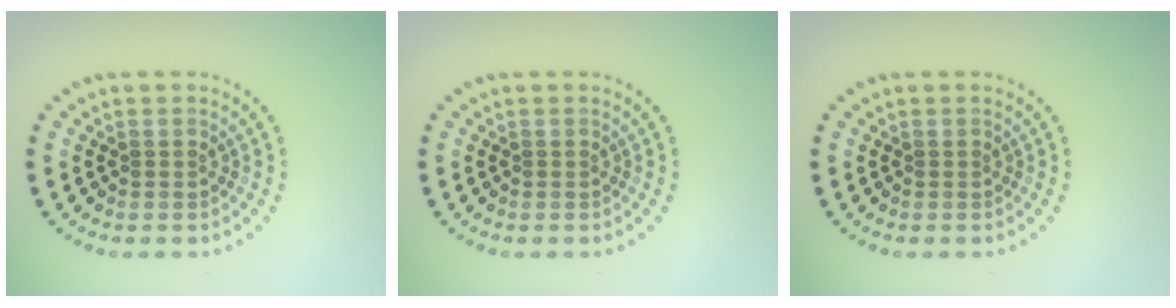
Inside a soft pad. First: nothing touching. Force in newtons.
{"total": 0.0}
{"total": 0.0}